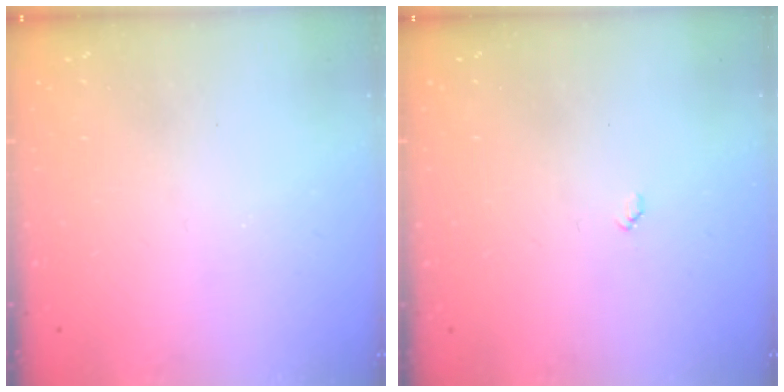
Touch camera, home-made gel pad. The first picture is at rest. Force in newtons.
{"total": 3.1, "press": 3.1, "slide": 0.4}